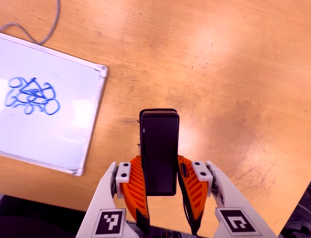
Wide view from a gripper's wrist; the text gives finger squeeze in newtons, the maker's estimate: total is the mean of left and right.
{"total": 6.4, "left": 4.6, "right": 8.2}